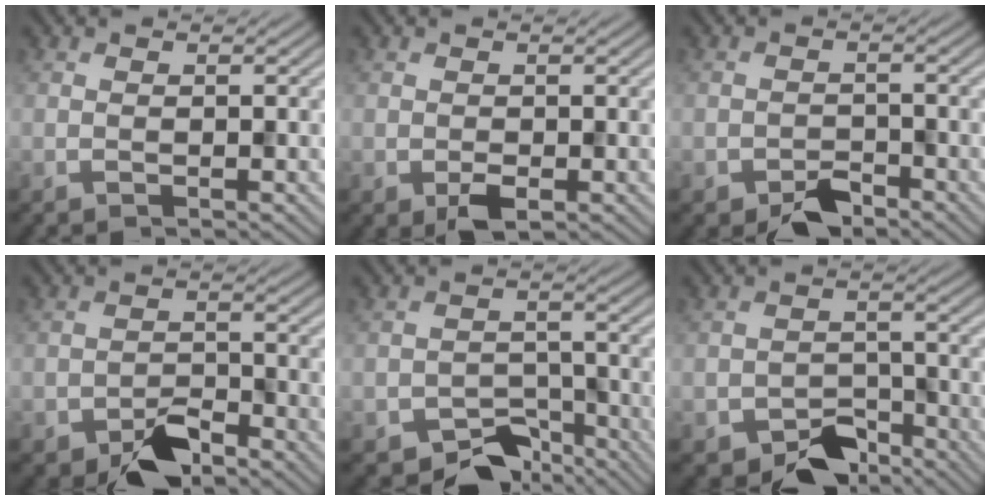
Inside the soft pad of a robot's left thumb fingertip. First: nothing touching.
{"total": 2.2, "force": [-0.8, 1.4, 1.5], "torque": [-0.032, -0.012, -0.012]}
{"total": 3.3, "force": [-2.4, 1.8, 1.4], "torque": [-0.023, -0.004, -0.047]}
{"total": 5.0, "force": [-3.5, 2.4, 2.6], "torque": [-0.041, -0.003, -0.066]}
{"total": 6.7, "force": [-5.0, 3.6, 2.6], "torque": [-0.034, -0.013, -0.086]}
{"total": 6.1, "force": [-4.6, 3.3, 2.3], "torque": [-0.032, -0.011, -0.081]}